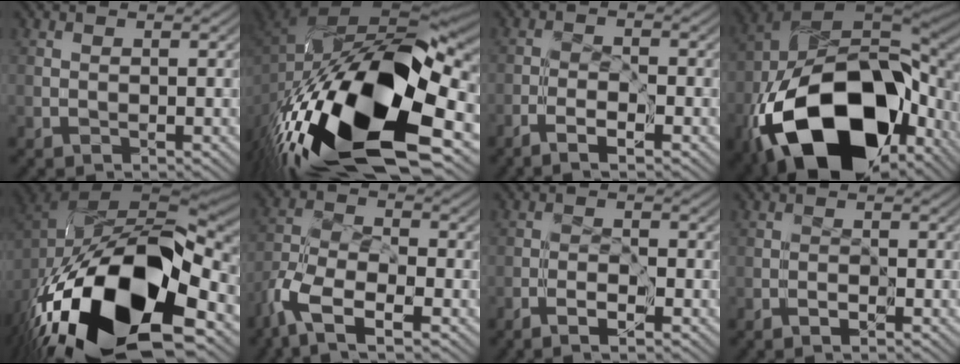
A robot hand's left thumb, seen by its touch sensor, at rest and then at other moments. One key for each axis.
{"total": 18.8, "fx": -6.7, "fy": 9.6, "fz": 14.7, "tx": -0.298, "ty": -0.049, "tz": -0.100}
{"total": 2.5, "fx": -1.9, "fy": 0.0, "fz": 1.6, "tx": -0.038, "ty": -0.001, "tz": -0.037}
{"total": 20.7, "fx": -9.7, "fy": 11.9, "fz": 13.9, "tx": -0.309, "ty": -0.053, "tz": -0.144}
{"total": 20.0, "fx": -8.7, "fy": 10.3, "fz": 14.8, "tx": -0.325, "ty": -0.045, "tz": -0.123}
{"total": 7.0, "fx": -4.4, "fy": 2.7, "fz": 4.7, "tx": -0.112, "ty": -0.009, "tz": -0.094}
{"total": 1.9, "fx": -1.5, "fy": -0.1, "fz": 1.2, "tx": -0.029, "ty": 0.002, "tz": -0.030}
{"total": 0.6, "fx": -0.6, "fy": -0.2, "fz": 0.1, "tx": -0.003, "ty": 0.001, "tz": -0.011}